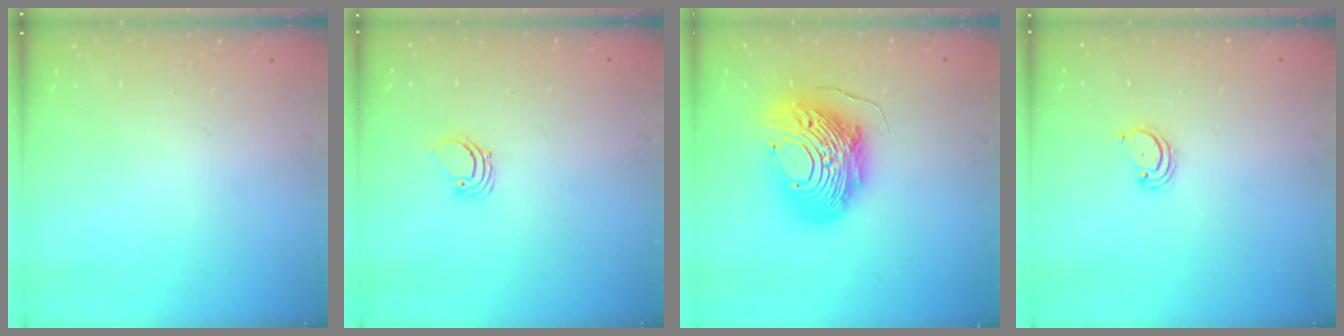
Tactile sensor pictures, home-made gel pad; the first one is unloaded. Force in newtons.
{"total": 2.2, "press": 2.2, "slide": 0.2}
{"total": 19.8, "press": 19.7, "slide": 1.9}
{"total": 2.8, "press": 2.8, "slide": 0.3}